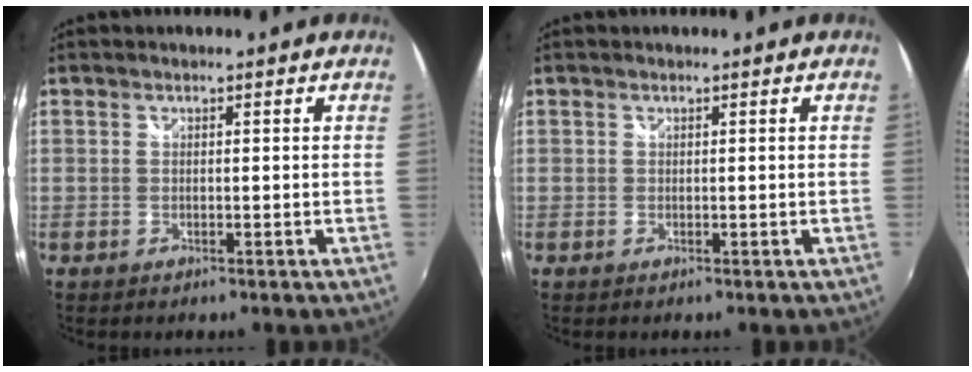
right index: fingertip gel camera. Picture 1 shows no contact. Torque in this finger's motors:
{"motor_torque": [0.11, 0.09, 0.04, 0.01]}